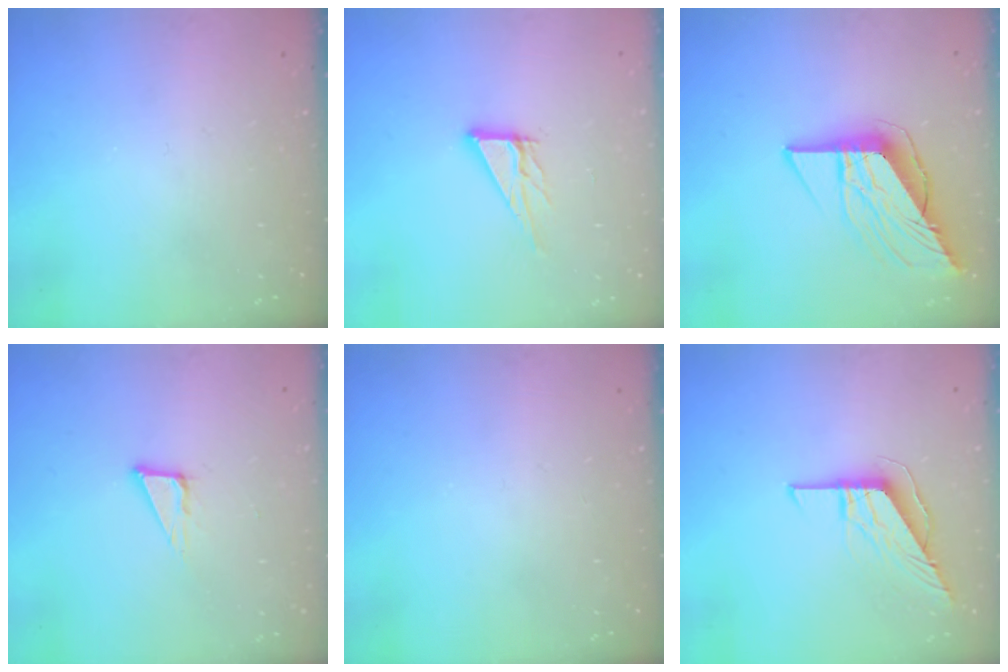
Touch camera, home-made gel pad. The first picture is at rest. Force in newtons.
{"total": 9.0, "press": 8.9, "slide": 0.7}
{"total": 11.4, "press": 11.3, "slide": 1.3}
{"total": 5.9, "press": 5.8, "slide": 1.3}
{"total": 0.0}
{"total": 9.4, "press": 9.4, "slide": 0.9}